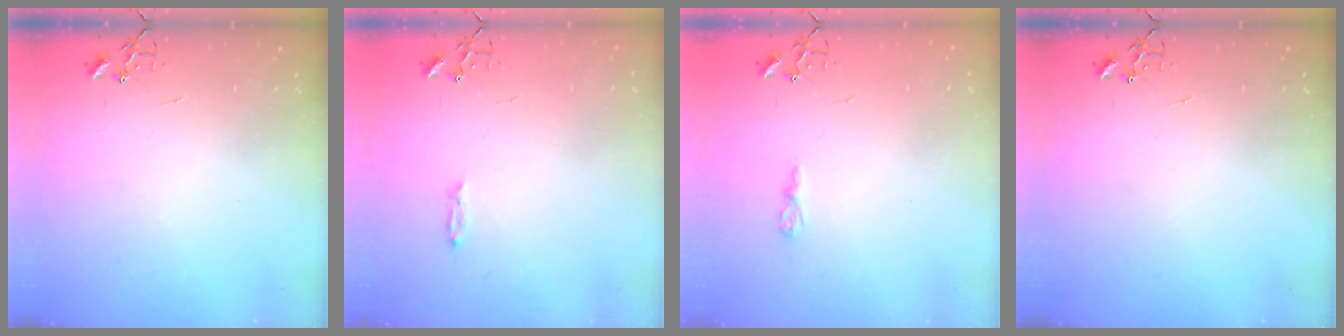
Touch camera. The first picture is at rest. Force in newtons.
{"total": 3.7, "press": 3.6, "slide": 0.4}
{"total": 4.8, "press": 4.7, "slide": 0.6}
{"total": 0.0}